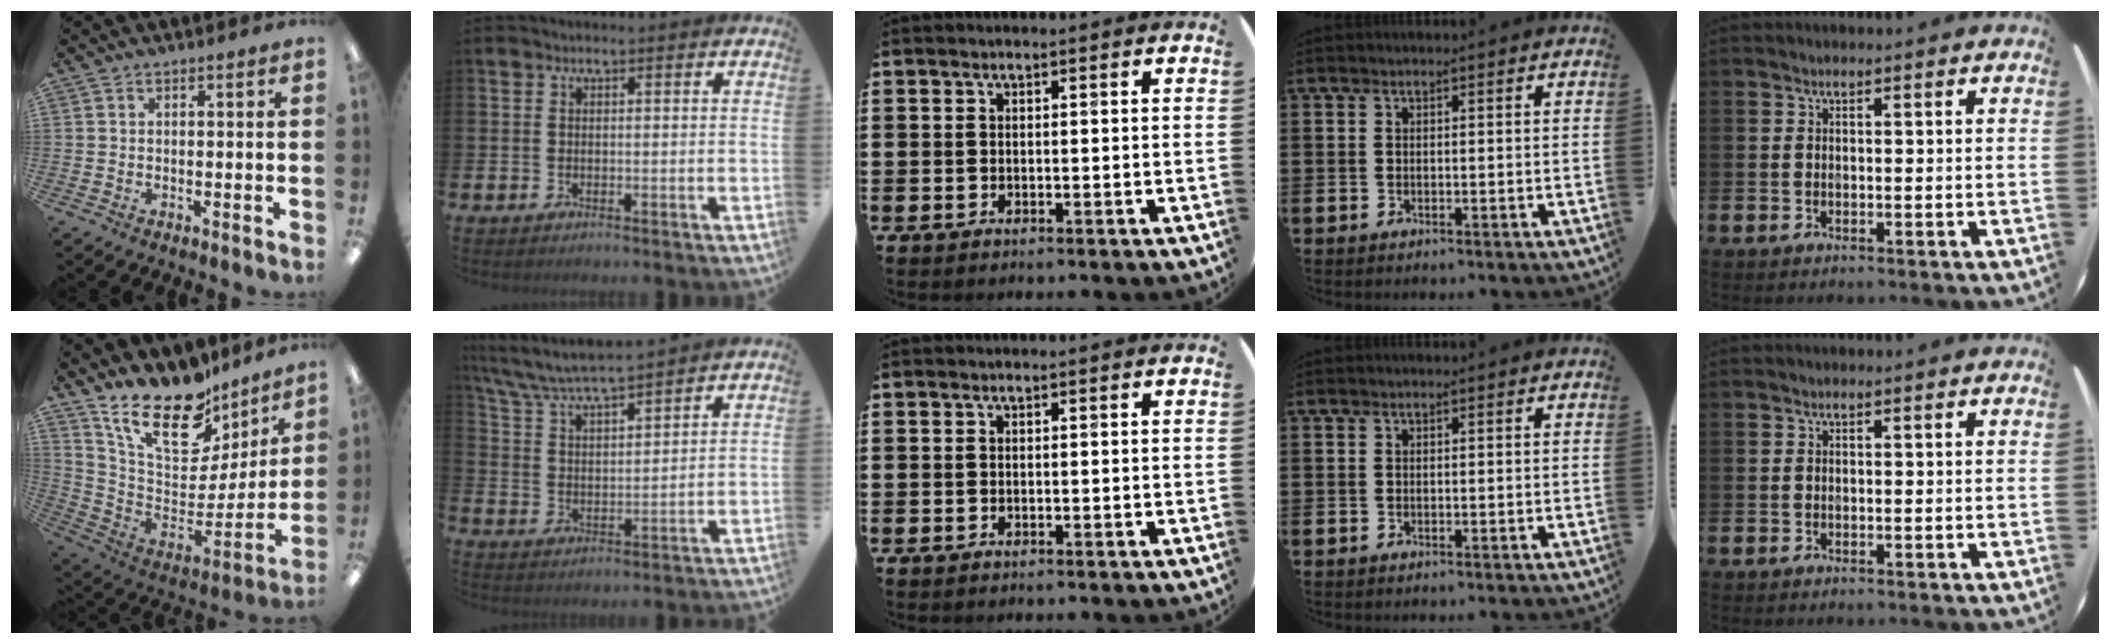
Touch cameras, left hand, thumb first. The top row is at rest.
{"thumb": {"total": 22.4, "force": [16.8, 9.5, 11.4], "torque": [-0.203, -0.119, 0.299]}, "index": {"total": 6.5, "force": [6.2, 0.2, 1.8], "torque": [-0.064, -0.041, 0.107]}}